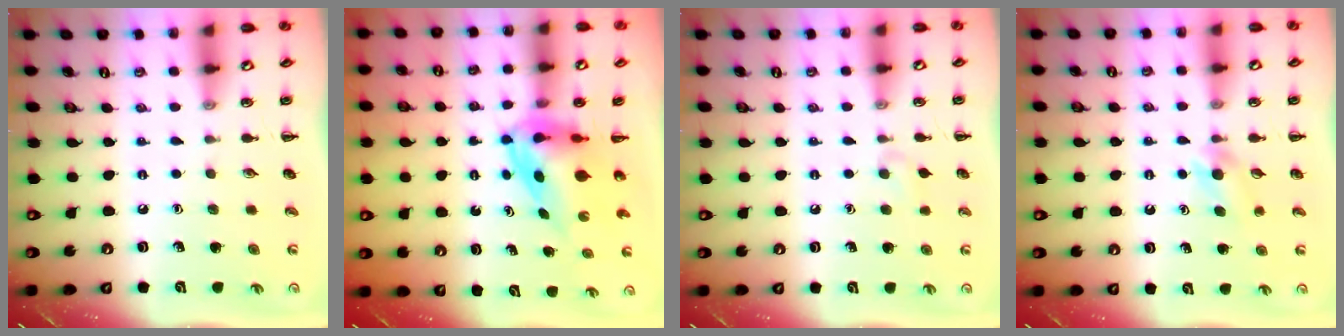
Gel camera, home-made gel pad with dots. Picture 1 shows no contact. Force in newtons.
{"total": 3.8, "press": 3.7, "slide": 0.8}
{"total": 4.9, "press": 4.6, "slide": 1.7}
{"total": 3.2, "press": 3.0, "slide": 1.2}